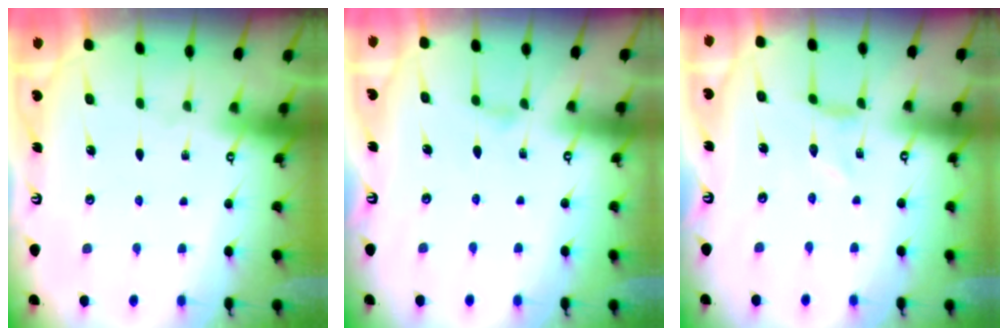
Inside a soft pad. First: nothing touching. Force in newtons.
{"total": 1.3, "press": 1.3, "slide": 0.2}
{"total": 0.0}